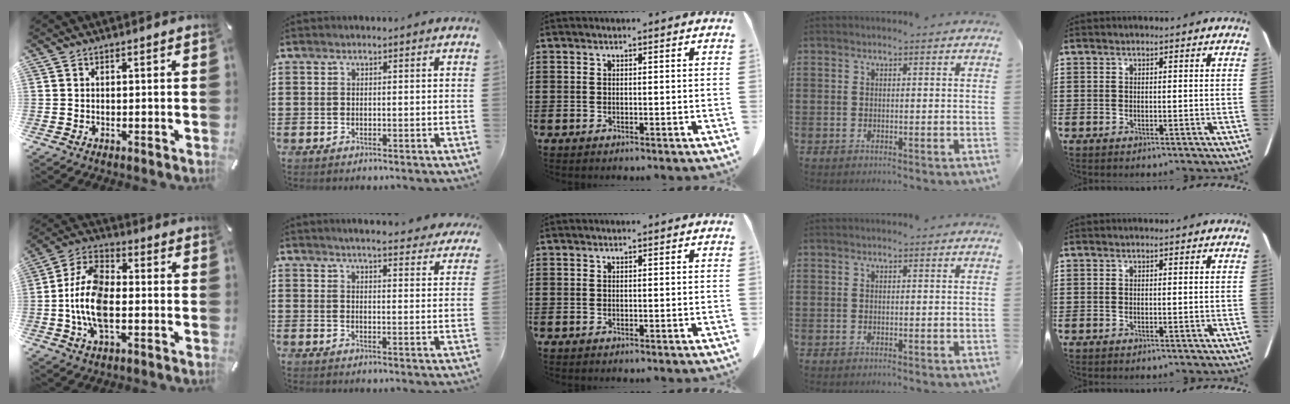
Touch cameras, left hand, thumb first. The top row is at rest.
{"thumb": {"total": 13.1, "force": [-2.2, 7.1, 10.8], "torque": [-0.228, 0.004, -0.036]}, "index": {"total": 4.3, "force": [4.2, -0.4, 1.1], "torque": [-0.036, -0.019, 0.073]}}